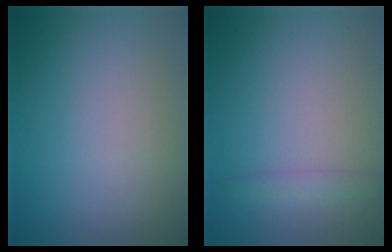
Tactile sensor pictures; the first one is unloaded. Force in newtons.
{"total": 1.1, "press": 1.1, "slide": 0.1}